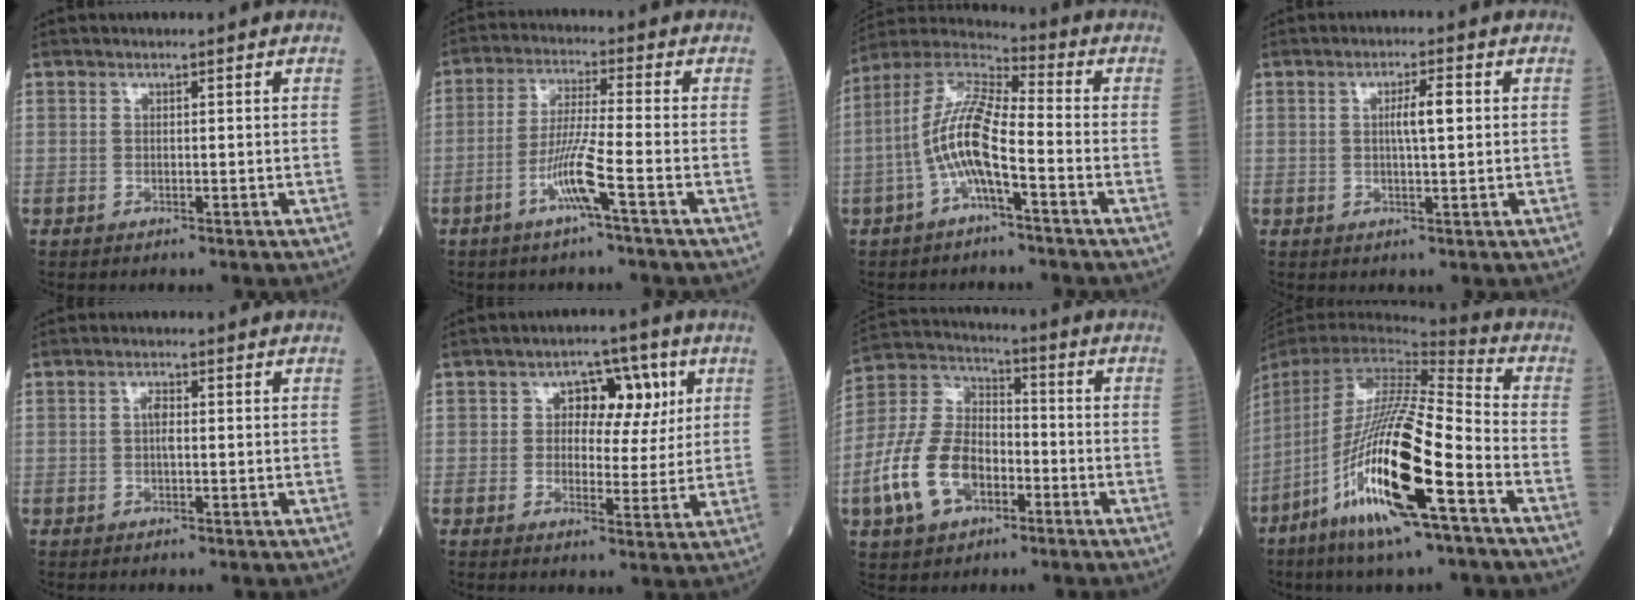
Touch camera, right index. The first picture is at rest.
{"total": 6.9, "force": [-3.2, -1.1, 6.0], "torque": [-0.119, -0.005, -0.068]}
{"total": 10.8, "force": [-3.0, 2.0, 10.2], "torque": [-0.213, 0.019, -0.063]}
{"total": 3.7, "force": [0.6, 0.4, 3.6], "torque": [-0.065, 0.003, 0.011]}
{"total": 1.6, "force": [0.0, 0.4, 1.6], "torque": [-0.032, 0.003, -0.001]}
{"total": 7.3, "force": [2.2, 4.4, 5.4], "torque": [-0.063, 0.017, 0.030]}
{"total": 13.1, "force": [-5.1, 7.8, 9.3], "torque": [-0.219, 0.016, -0.094]}
{"total": 22.0, "force": [-9.7, 2.1, 19.7], "torque": [-0.408, -0.047, -0.188]}